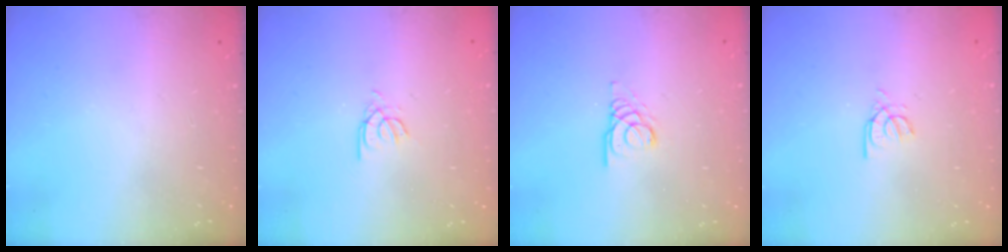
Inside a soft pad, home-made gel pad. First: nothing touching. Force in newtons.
{"total": 2.6, "press": 2.6, "slide": 0.2}
{"total": 3.4, "press": 3.4, "slide": 0.3}
{"total": 3.7, "press": 3.7, "slide": 0.1}